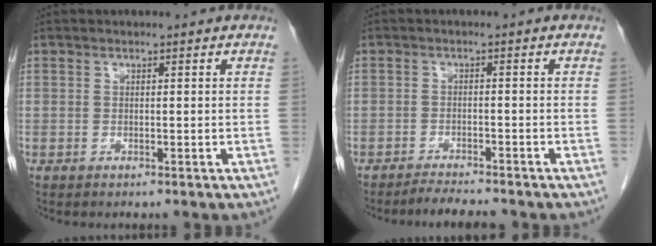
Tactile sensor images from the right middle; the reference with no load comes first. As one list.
[{"total": 3.3, "force": [-3.2, -0.2, 0.7], "torque": [-0.018, -0.015, -0.054]}]